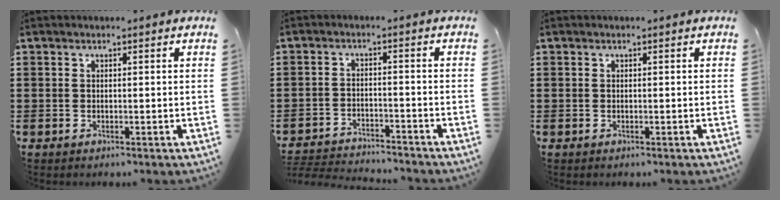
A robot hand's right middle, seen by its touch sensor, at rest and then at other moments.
{"total": 3.4, "force": [-3.4, 0.3, 0.2], "torque": [-0.009, 0.002, -0.073]}
{"total": 0.0}